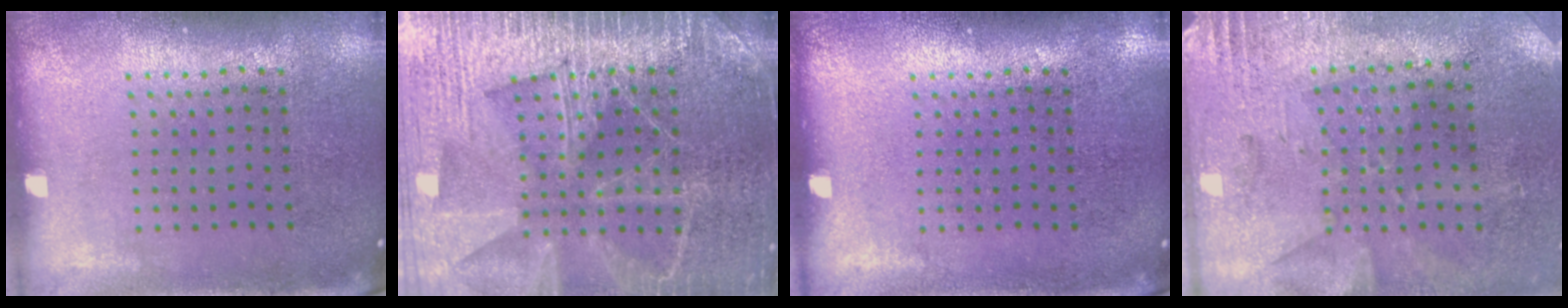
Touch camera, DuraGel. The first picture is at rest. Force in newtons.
{"total": 6.5, "press": 6.4, "slide": 0.8}
{"total": 0.0}
{"total": 2.7, "press": 2.3, "slide": 1.5}